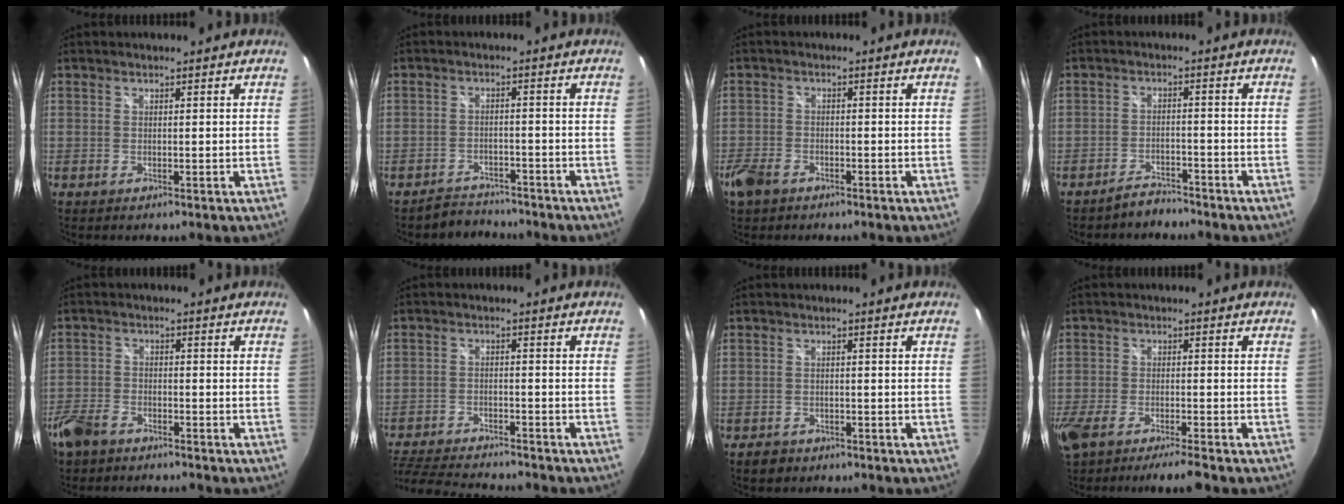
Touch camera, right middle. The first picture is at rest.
{"total": 4.1, "force": [-4.0, 1.1, -0.4], "torque": [-0.007, 0.011, -0.066]}
{"total": 5.7, "force": [-3.8, 3.4, 2.6], "torque": [-0.074, -0.007, -0.073]}
{"total": 3.2, "force": [-3.1, 0.5, 0.1], "torque": [-0.011, 0.007, -0.051]}
{"total": 7.0, "force": [-5.3, 3.6, 2.9], "torque": [-0.082, -0.003, -0.104]}
{"total": 15.4, "force": [-13.4, 3.7, 6.6], "torque": [-0.157, -0.023, -0.215]}
{"total": 2.3, "force": [-1.7, 1.5, 0.6], "torque": [-0.020, -0.001, -0.027]}
{"total": 8.6, "force": [-6.8, 1.2, 5.1], "torque": [-0.132, -0.029, -0.121]}